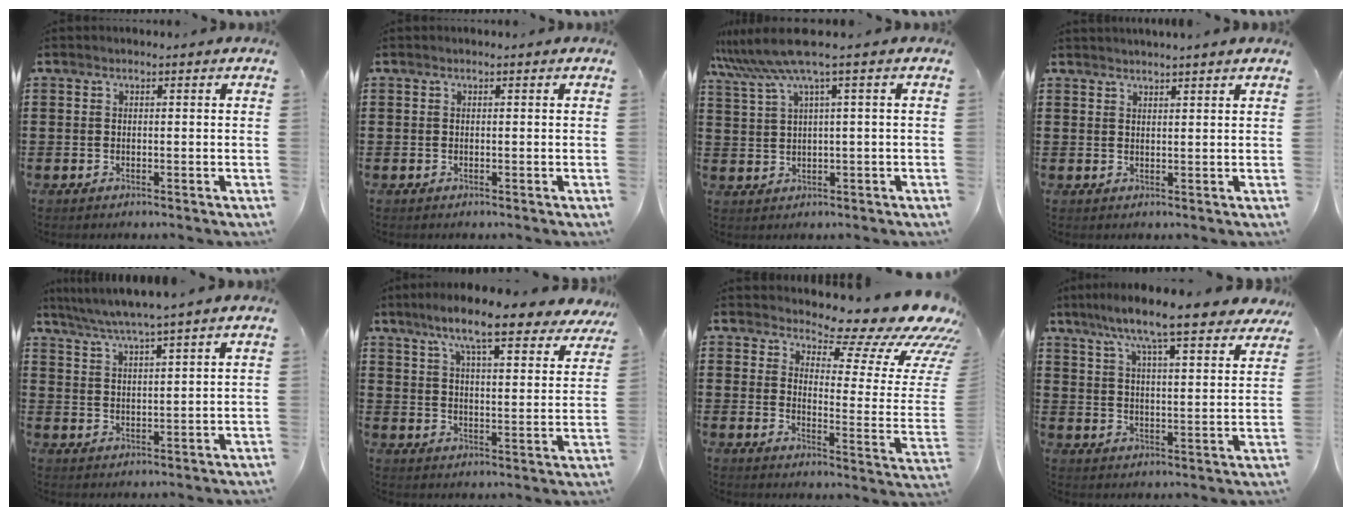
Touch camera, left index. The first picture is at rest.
{"total": 0.0}
{"total": 5.8, "force": [2.8, -0.4, 5.1], "torque": [-0.121, -0.018, 0.043]}
{"total": 1.5, "force": [1.5, -0.3, 0.1], "torque": [-0.004, 0.001, 0.029]}
{"total": 4.2, "force": [3.7, -0.7, 2.0], "torque": [-0.049, -0.017, 0.064]}
{"total": 10.1, "force": [8.2, 0.7, 6.0], "torque": [-0.124, -0.034, 0.137]}
{"total": 11.4, "force": [9.1, 2.9, 6.1], "torque": [-0.097, -0.075, 0.150]}
{"total": 9.1, "force": [7.7, 0.4, 4.7], "torque": [-0.114, -0.038, 0.128]}